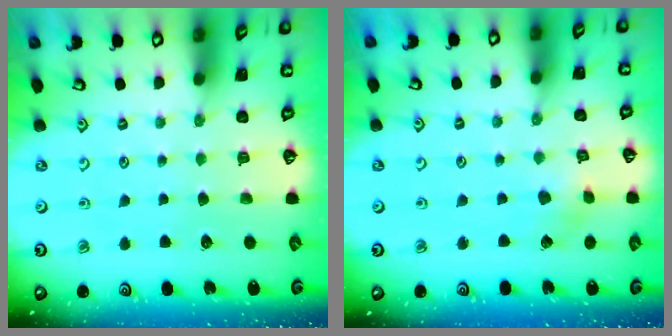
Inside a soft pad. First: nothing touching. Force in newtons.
{"total": 2.3, "press": 2.2, "slide": 0.3}